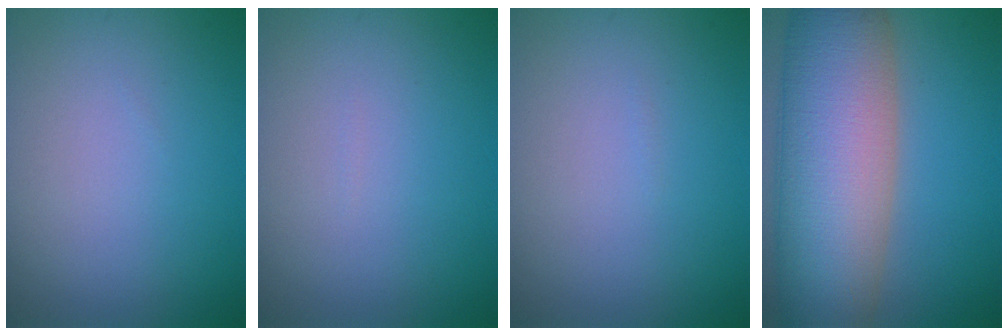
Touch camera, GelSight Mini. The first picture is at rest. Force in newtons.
{"total": 0.0}
{"total": 0.0}
{"total": 14.1, "press": 14.1, "slide": 0.4}